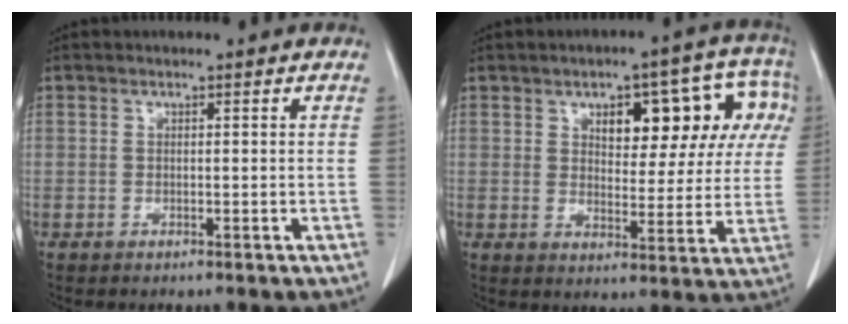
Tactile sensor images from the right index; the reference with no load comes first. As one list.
[{"total": 13.4, "force": [4.9, 5.9, 11.0], "torque": [-0.125, 0.037, 0.064]}]